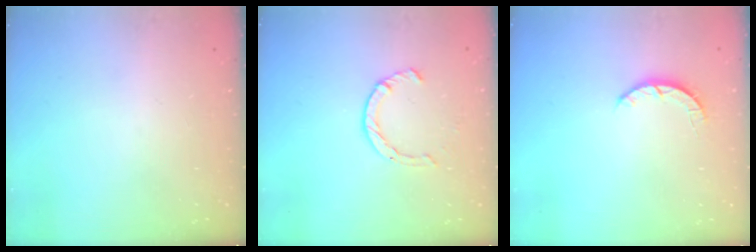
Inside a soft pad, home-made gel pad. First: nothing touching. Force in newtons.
{"total": 2.4, "press": 2.4, "slide": 0.2}
{"total": 2.5, "press": 2.4, "slide": 0.4}